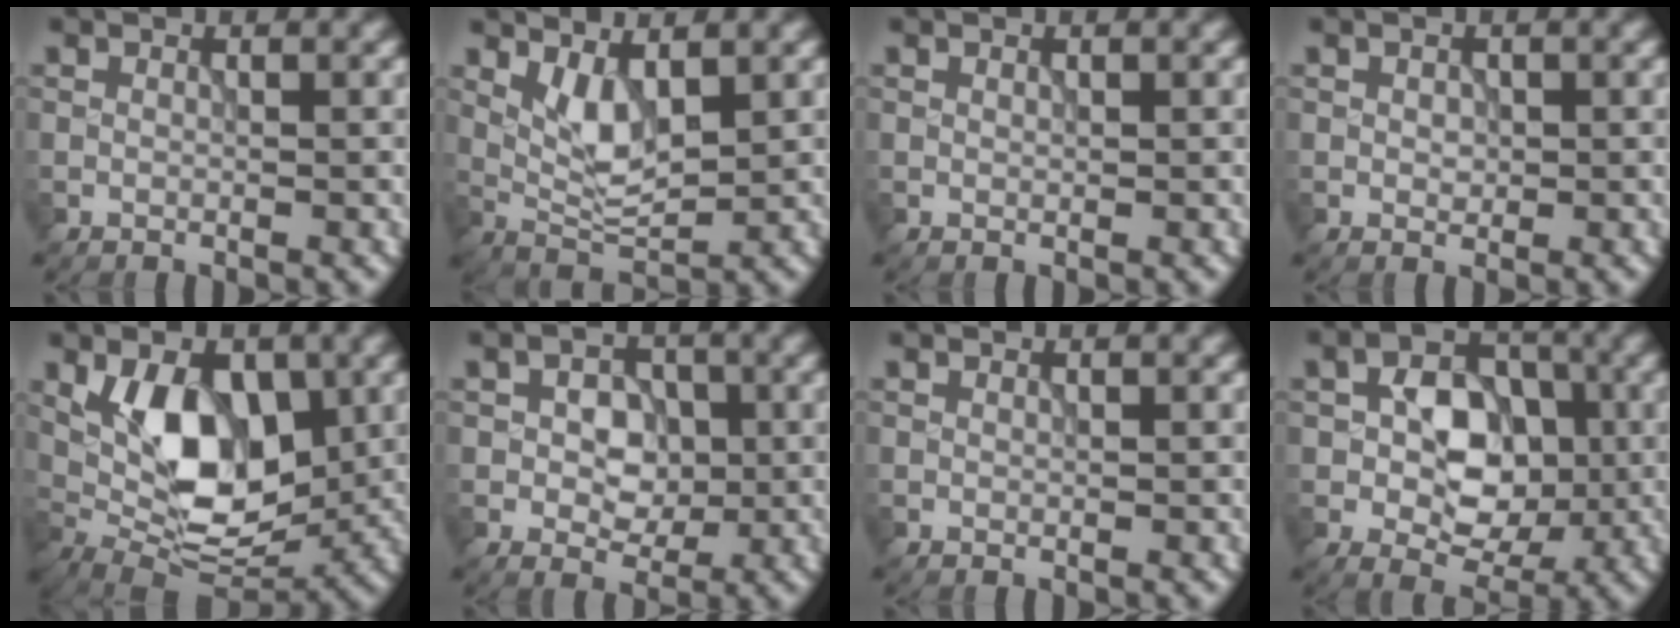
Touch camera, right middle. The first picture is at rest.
{"total": 3.7, "force": [1.3, 1.4, 3.2], "torque": [-0.066, -0.008, 0.031]}
{"total": 0.0}
{"total": 0.9, "force": [0.0, 0.7, 0.6], "torque": [-0.010, -0.003, 0.001]}
{"total": 8.9, "force": [1.4, 5.0, 7.2], "torque": [-0.120, -0.009, 0.024]}
{"total": 4.2, "force": [-0.1, 3.0, 3.0], "torque": [-0.045, -0.002, -0.005]}
{"total": 0.0}
{"total": 7.2, "force": [-0.4, 4.9, 5.2], "torque": [-0.072, 0.005, -0.008]}